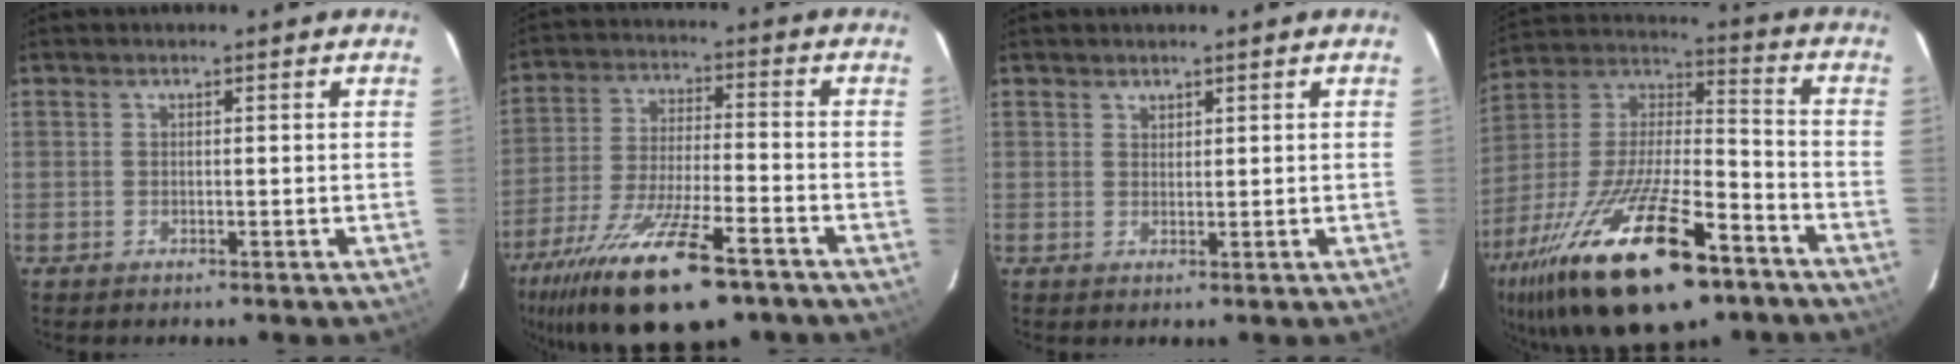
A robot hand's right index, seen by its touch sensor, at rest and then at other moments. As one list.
[{"total": 22.2, "force": [-14.9, 6.5, 15.2], "torque": [-0.299, -0.049, -0.252]}, {"total": 1.1, "force": [0.9, 0.6, 0.1], "torque": [-0.001, 0.003, 0.018]}, {"total": 29.6, "force": [-17.5, 10.6, 21.5], "torque": [-0.411, -0.030, -0.290]}]